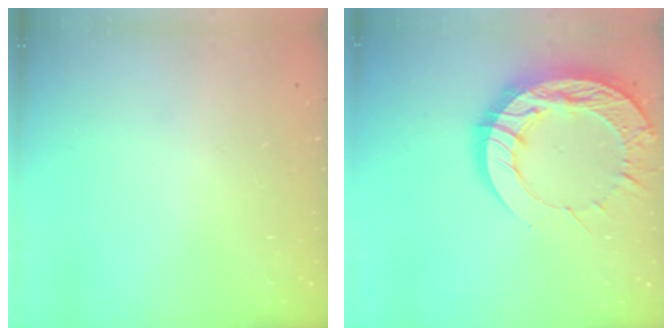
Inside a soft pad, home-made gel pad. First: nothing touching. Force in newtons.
{"total": 20.5, "press": 20.4, "slide": 1.7}